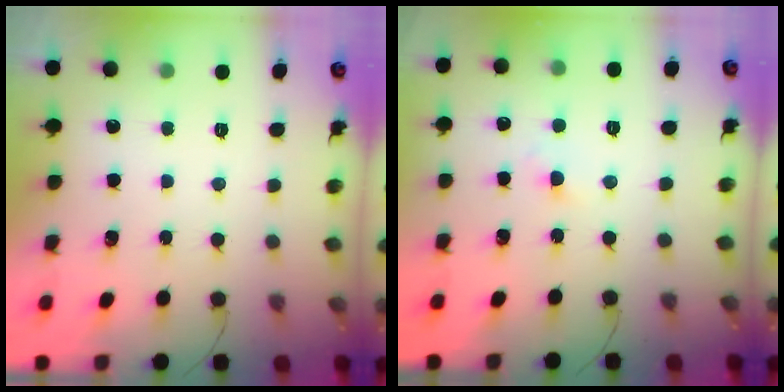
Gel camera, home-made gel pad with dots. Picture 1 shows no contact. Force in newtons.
{"total": 1.9, "press": 1.6, "slide": 1.0}